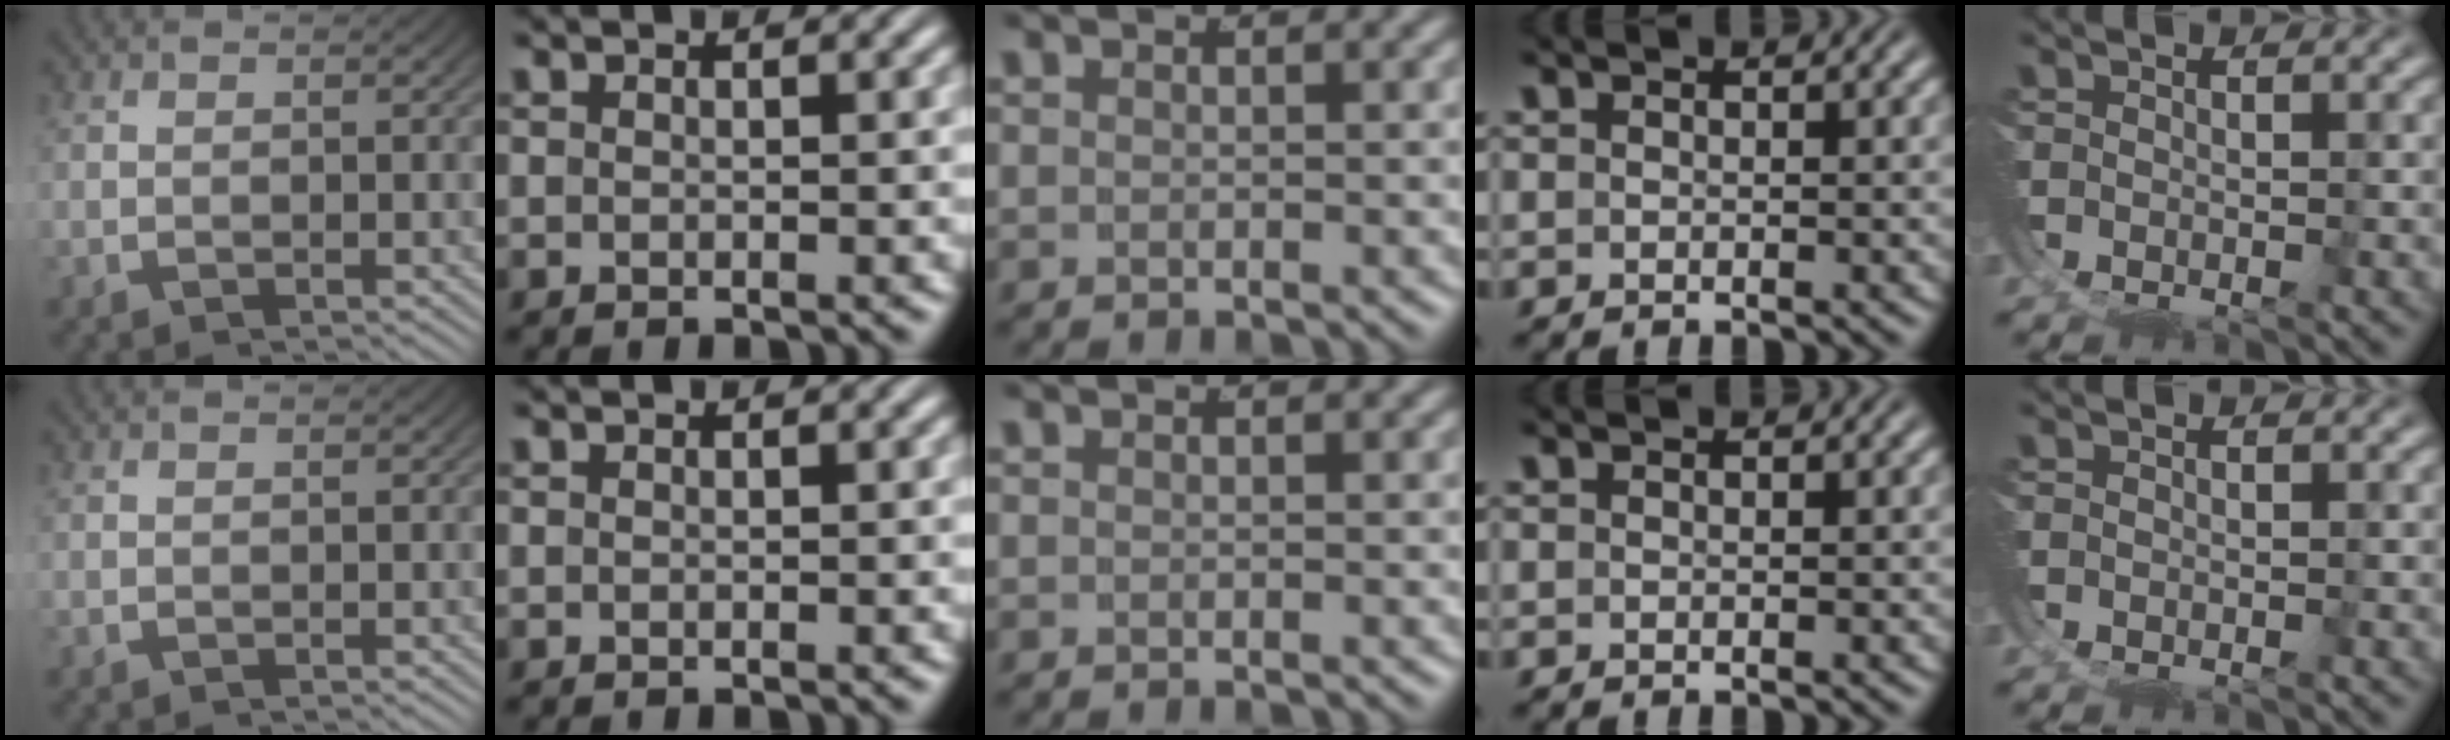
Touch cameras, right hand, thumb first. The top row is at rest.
{}